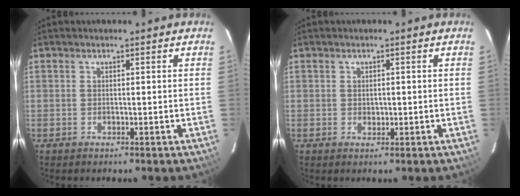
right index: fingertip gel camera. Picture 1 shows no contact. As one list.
[{"total": 1.0, "force": [0.1, 0.9, 0.4], "torque": [-0.003, 0.002, 0.002]}]